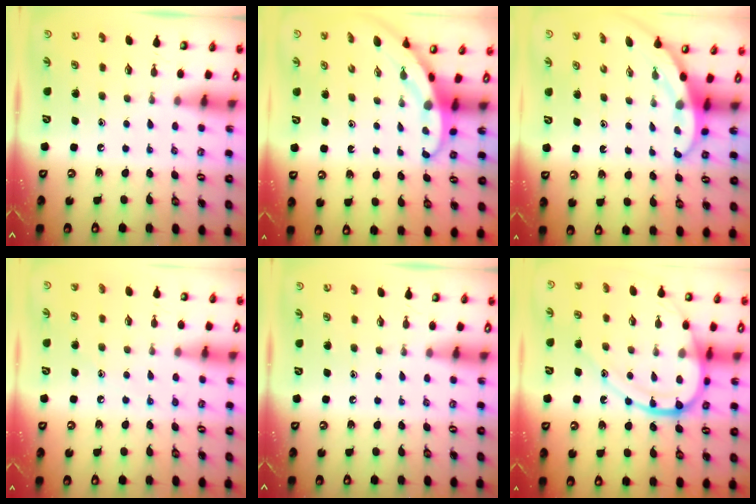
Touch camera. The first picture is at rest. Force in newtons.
{"total": 3.8, "press": 3.8, "slide": 0.1}
{"total": 3.1, "press": 3.1, "slide": 0.1}
{"total": 4.9, "press": 4.8, "slide": 0.5}
{"total": 0.0}
{"total": 15.3, "press": 15.3, "slide": 1.4}